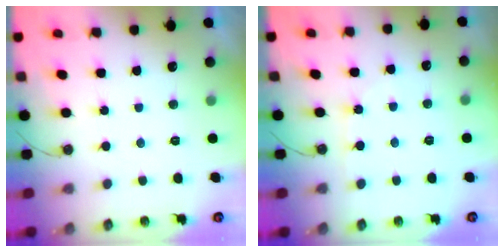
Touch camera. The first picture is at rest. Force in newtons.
{"total": 2.8, "press": 2.7, "slide": 0.4}